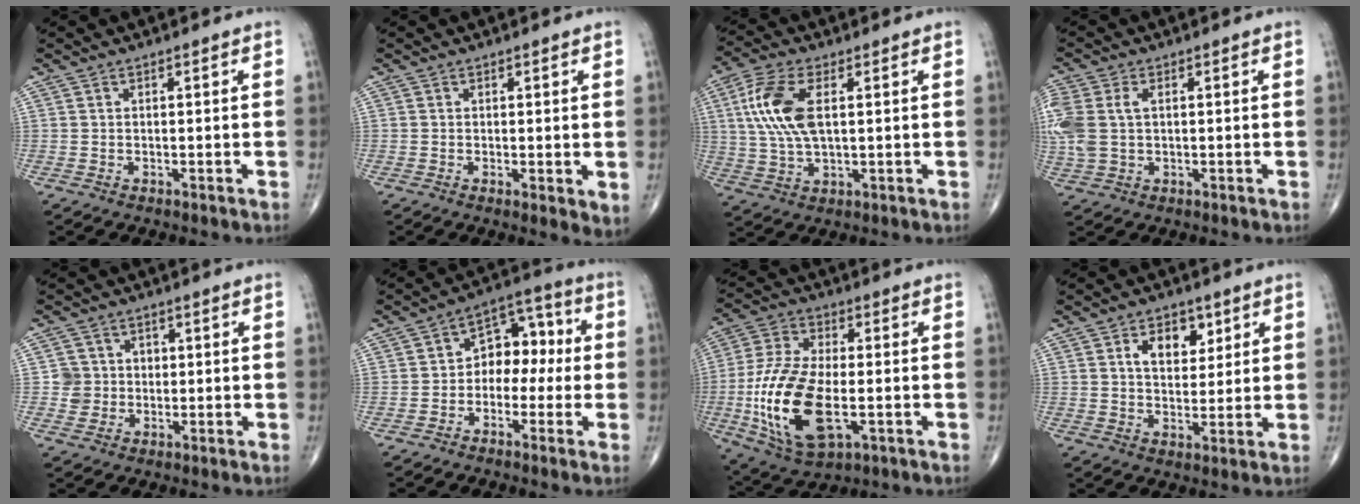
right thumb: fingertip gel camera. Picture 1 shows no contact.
{"total": 3.0, "force": [0.0, 1.0, 2.8], "torque": [-0.044, -0.012, -0.002]}
{"total": 11.6, "force": [2.5, 5.5, 9.8], "torque": [-0.220, 0.003, 0.050]}
{"total": 9.7, "force": [1.2, 6.3, 7.3], "torque": [-0.206, 0.015, 0.028]}
{"total": 4.4, "force": [0.1, 4.4, 0.2], "torque": [0.033, 0.010, -0.003]}
{"total": 9.3, "force": [-0.7, 6.6, 6.6], "torque": [-0.058, 0.044, -0.029]}
{"total": 19.4, "force": [-3.8, 9.4, 16.5], "torque": [-0.341, 0.001, -0.059]}
{"total": 7.4, "force": [3.0, 4.8, 4.7], "torque": [-0.045, -0.013, 0.047]}